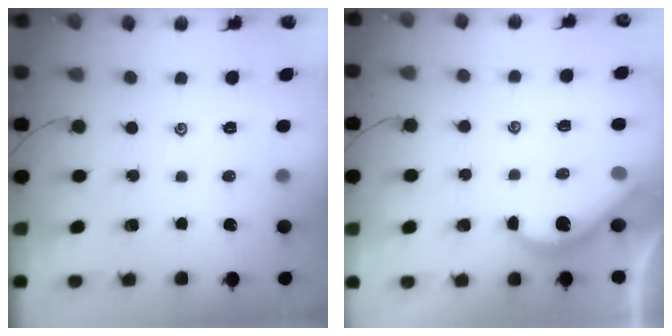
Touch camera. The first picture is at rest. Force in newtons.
{"total": 3.3, "press": 3.3, "slide": 0.3}